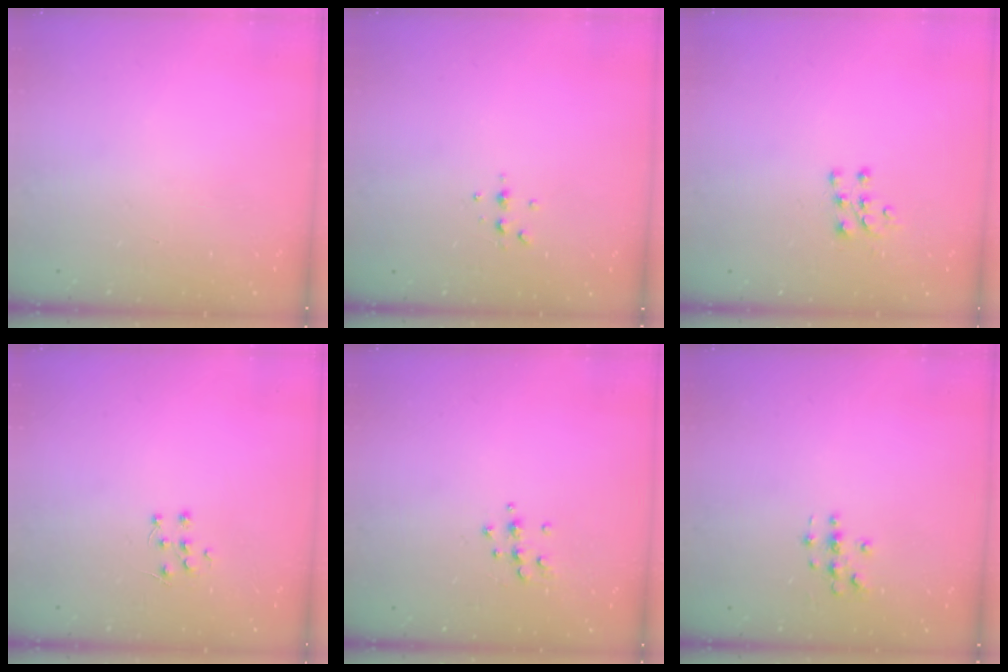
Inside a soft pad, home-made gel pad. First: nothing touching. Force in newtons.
{"total": 4.4, "press": 4.3, "slide": 0.5}
{"total": 6.5, "press": 6.4, "slide": 0.7}
{"total": 4.9, "press": 4.9, "slide": 0.4}
{"total": 6.3, "press": 6.2, "slide": 0.9}
{"total": 3.4, "press": 3.4, "slide": 0.2}